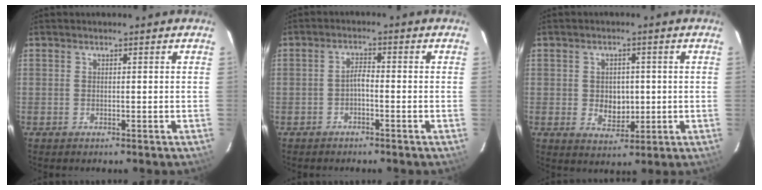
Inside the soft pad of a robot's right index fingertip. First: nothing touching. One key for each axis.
{"total": 1.9, "fx": -1.2, "fy": 0.4, "fz": 1.4, "tx": -0.027, "ty": 0.008, "tz": -0.021}
{"total": 5.2, "fx": -0.2, "fy": 4.0, "fz": 3.2, "tx": -0.055, "ty": -0.001, "tz": 0.005}